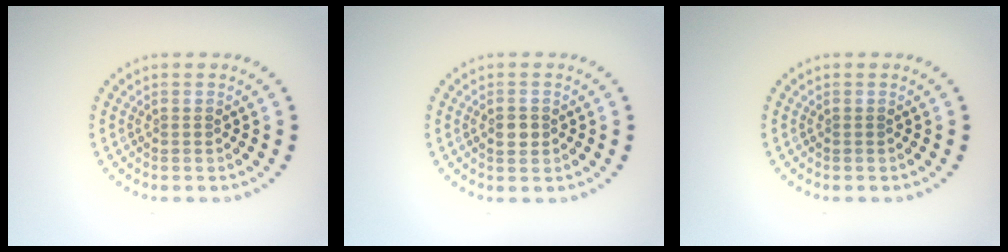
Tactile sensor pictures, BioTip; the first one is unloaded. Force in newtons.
{"total": 1.6, "press": 1.6, "slide": 0.2}
{"total": 0.0}